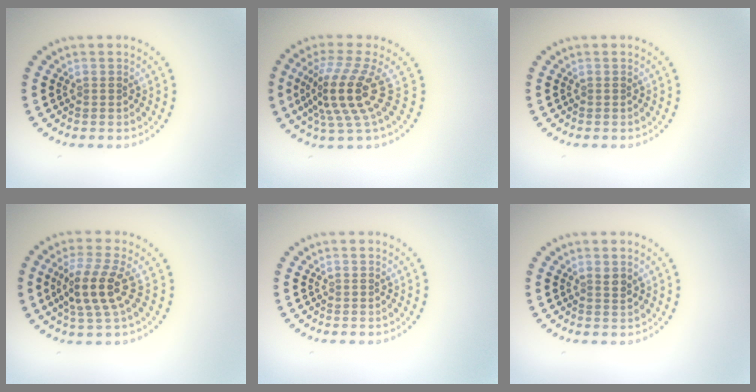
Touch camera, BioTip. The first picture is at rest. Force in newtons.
{"total": 5.1, "press": 3.6, "slide": 3.6}
{"total": 0.0}
{"total": 4.0, "press": 3.5, "slide": 2.0}
{"total": 0.0}
{"total": 1.0, "press": 0.8, "slide": 0.5}